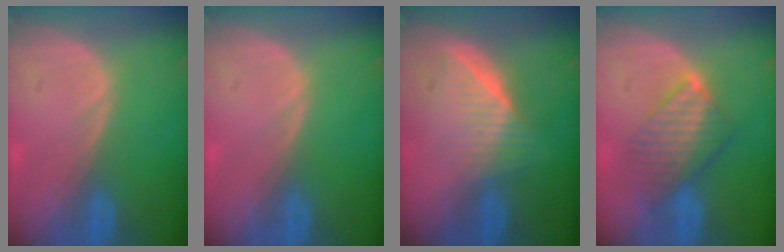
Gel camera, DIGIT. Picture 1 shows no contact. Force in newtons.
{"total": 0.0}
{"total": 6.5, "press": 5.9, "slide": 2.9}
{"total": 6.5, "press": 6.5, "slide": 0.7}